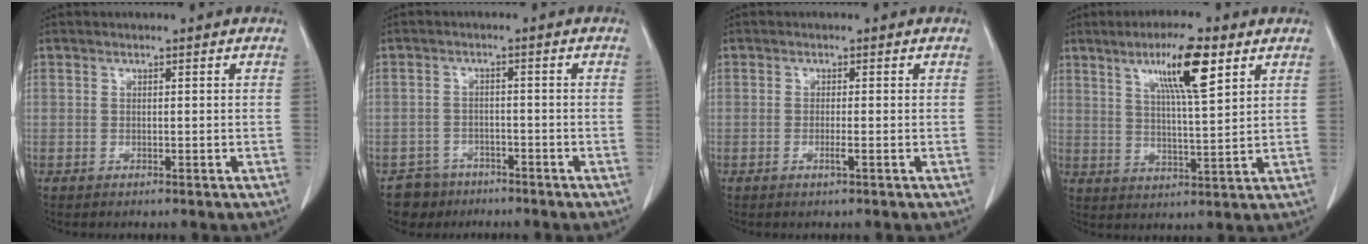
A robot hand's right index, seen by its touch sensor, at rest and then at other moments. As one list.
[{"total": 4.2, "force": [-3.2, 2.7, -0.5], "torque": [0.011, 0.006, -0.053]}, {"total": 1.4, "force": [-0.6, -0.1, 1.2], "torque": [-0.025, -0.003, -0.009]}, {"total": 9.8, "force": [5.1, 0.7, 8.4], "torque": [-0.147, 0.004, 0.085]}]